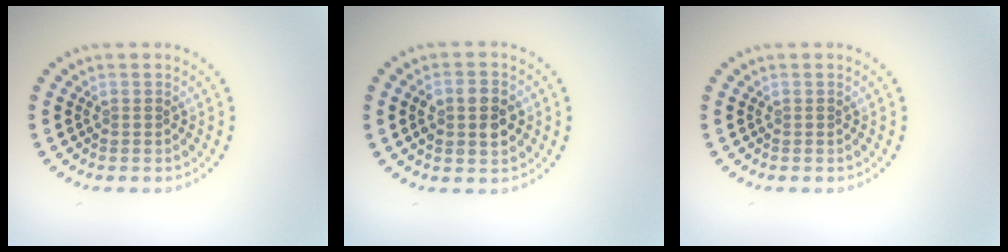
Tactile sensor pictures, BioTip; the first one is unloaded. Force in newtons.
{"total": 3.8, "press": 3.8, "slide": 0.3}
{"total": 0.0}